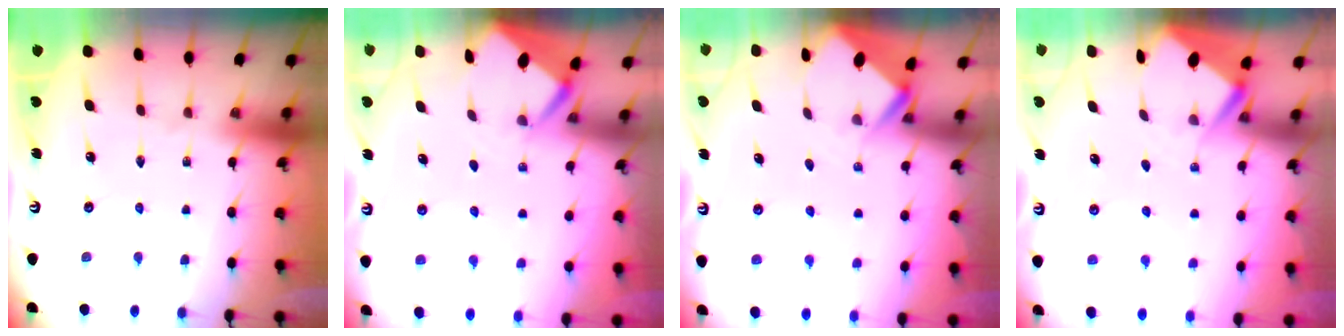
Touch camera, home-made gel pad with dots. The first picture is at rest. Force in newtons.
{"total": 2.3, "press": 2.3, "slide": 0.1}
{"total": 2.0, "press": 2.0, "slide": 0.2}
{"total": 3.0, "press": 2.9, "slide": 0.4}